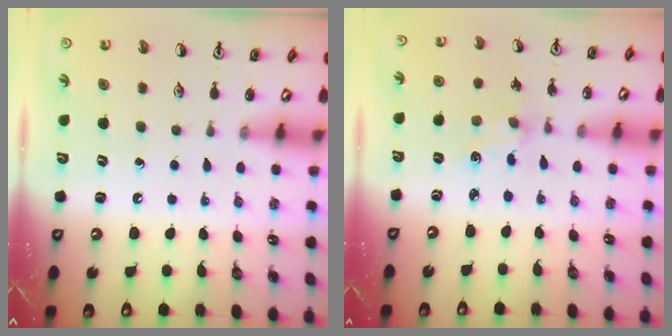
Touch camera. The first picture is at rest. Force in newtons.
{"total": 1.8, "press": 1.8, "slide": 0.3}